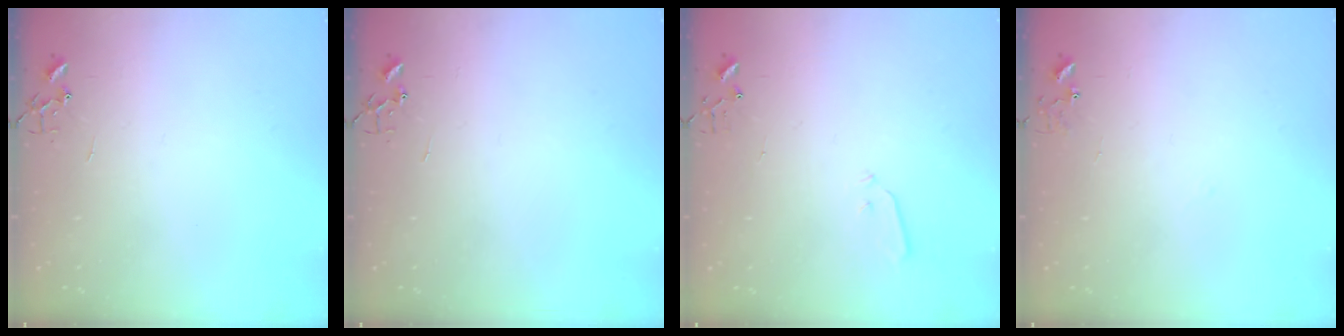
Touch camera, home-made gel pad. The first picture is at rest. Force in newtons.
{"total": 0.0}
{"total": 3.5, "press": 3.5, "slide": 0.6}
{"total": 6.8, "press": 6.8, "slide": 0.6}